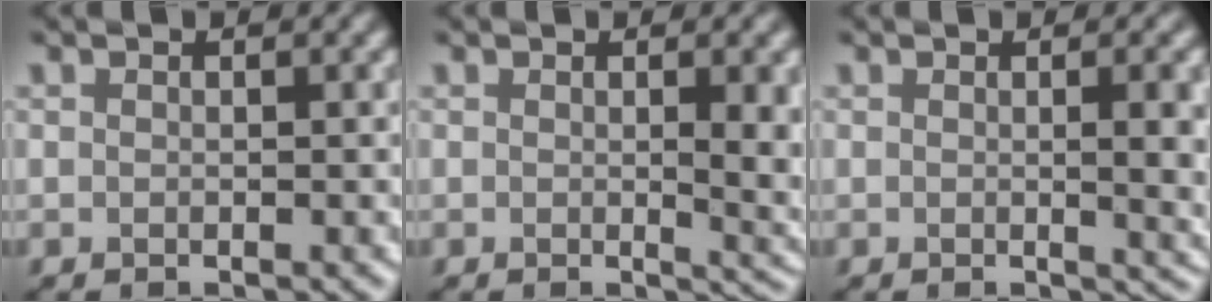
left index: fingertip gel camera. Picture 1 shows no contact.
{"total": 4.6, "force": [0.2, 1.4, 4.4], "torque": [-0.048, -0.005, 0.005]}
{"total": 5.3, "force": [0.2, 1.8, 4.9], "torque": [-0.044, 0.000, 0.006]}